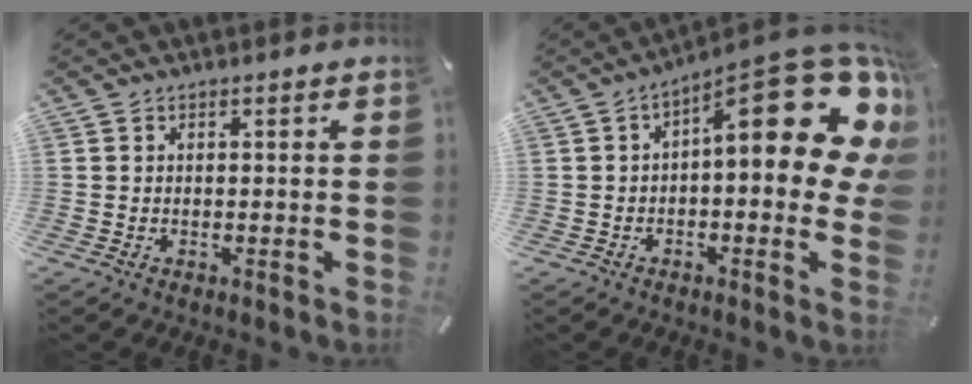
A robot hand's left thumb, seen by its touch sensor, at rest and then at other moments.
{"total": 21.7, "force": [7.6, 8.0, 18.7], "torque": [-0.239, -0.071, 0.128]}